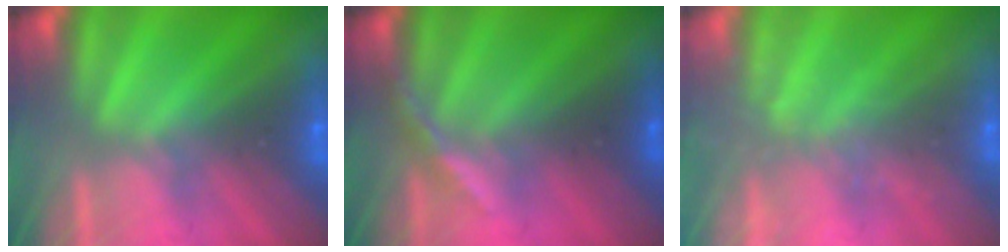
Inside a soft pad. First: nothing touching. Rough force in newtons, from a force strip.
{"total": 3.0}
{"total": 1.6}